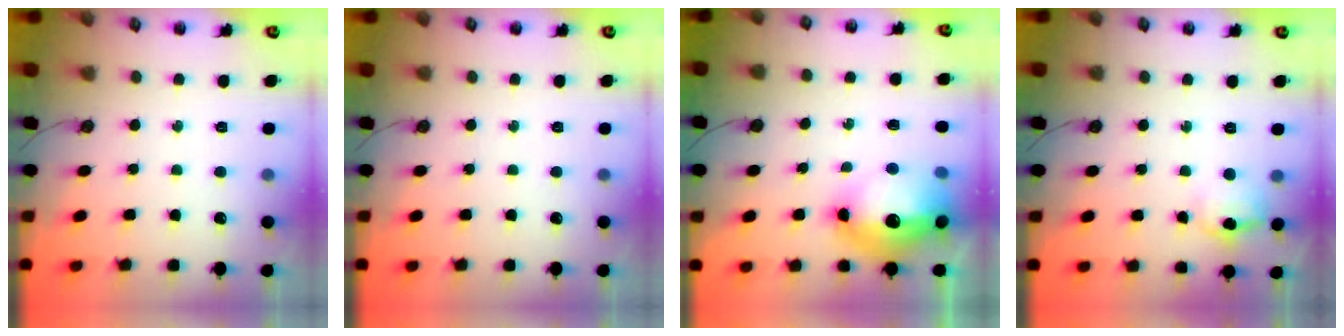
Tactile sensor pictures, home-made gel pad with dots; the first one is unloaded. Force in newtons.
{"total": 0.0}
{"total": 18.5, "press": 18.0, "slide": 4.0}
{"total": 9.3, "press": 9.2, "slide": 1.4}